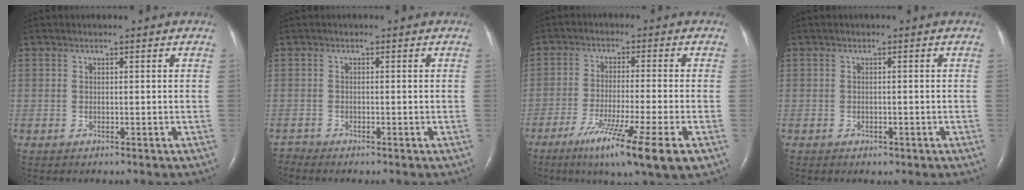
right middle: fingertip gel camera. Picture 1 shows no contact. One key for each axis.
{"total": 0.9, "fx": -0.8, "fy": -0.1, "fz": -0.3, "tx": 0.006, "ty": -0.006, "tz": -0.016}
{"total": 12.7, "fx": -6.9, "fy": -0.7, "fz": 10.7, "tx": -0.177, "ty": -0.039, "tz": -0.111}
{"total": 0.9, "fx": -0.4, "fy": 0.6, "fz": 0.4, "tx": -0.009, "ty": 0.000, "tz": -0.002}